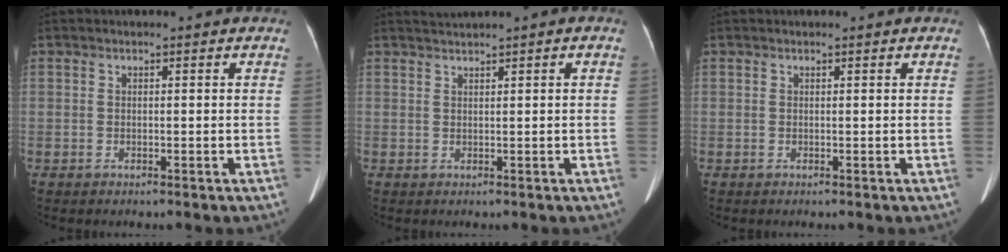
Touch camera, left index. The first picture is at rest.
{"total": 0.9, "force": [0.8, -0.1, 0.4], "torque": [-0.007, 0.017, 0.023]}
{"total": 0.0}